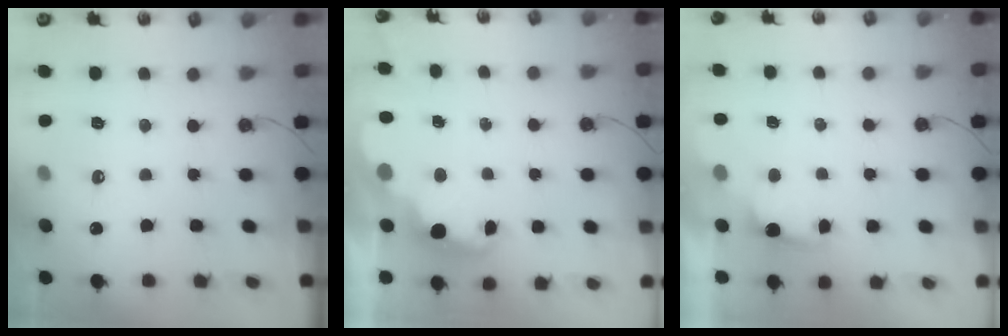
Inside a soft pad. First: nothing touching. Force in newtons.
{"total": 2.3, "press": 2.3, "slide": 0.5}
{"total": 1.1, "press": 0.7, "slide": 0.8}